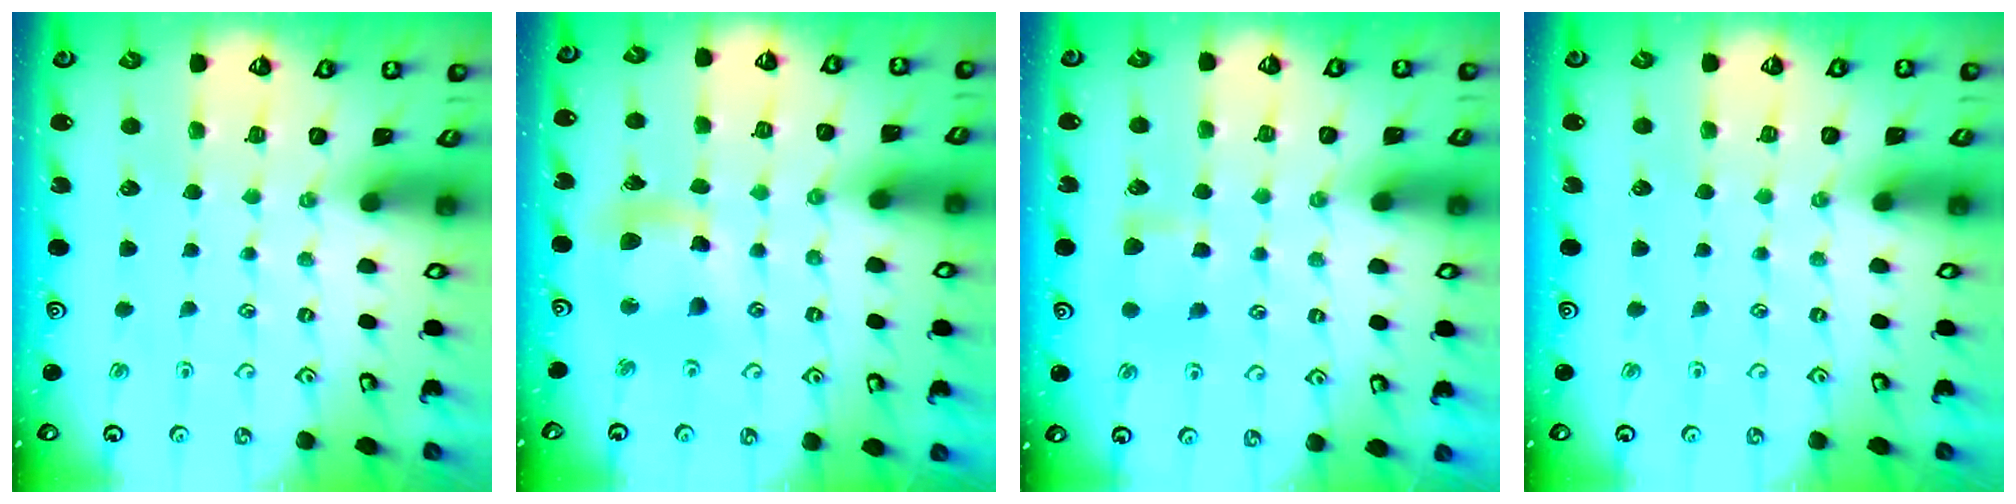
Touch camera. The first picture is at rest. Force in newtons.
{"total": 11.5, "press": 11.4, "slide": 1.5}
{"total": 5.1, "press": 5.0, "slide": 0.7}
{"total": 0.0}